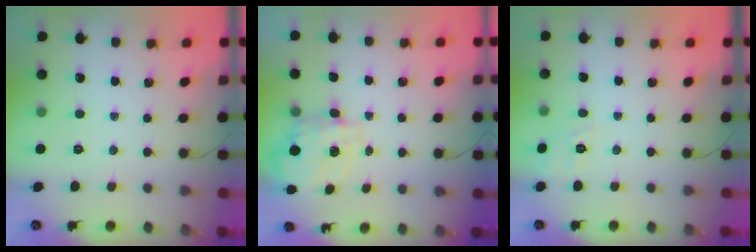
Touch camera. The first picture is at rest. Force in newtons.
{"total": 2.9, "press": 2.7, "slide": 1.1}
{"total": 7.3, "press": 7.0, "slide": 1.9}